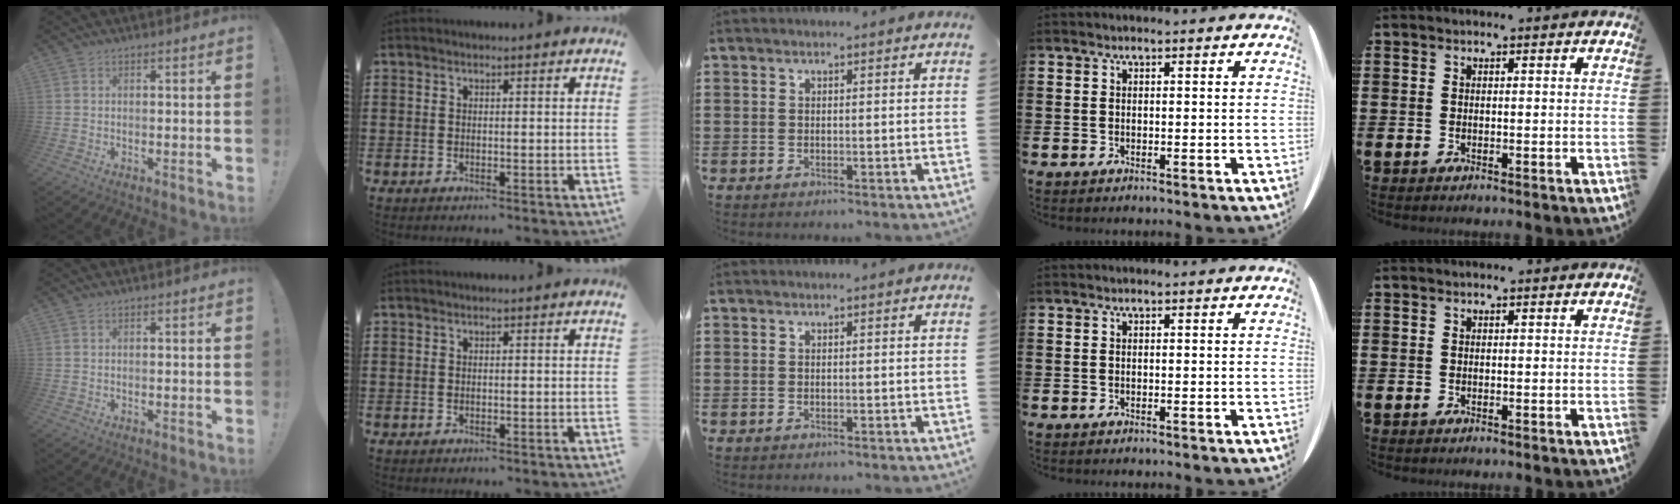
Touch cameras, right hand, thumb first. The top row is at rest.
{}